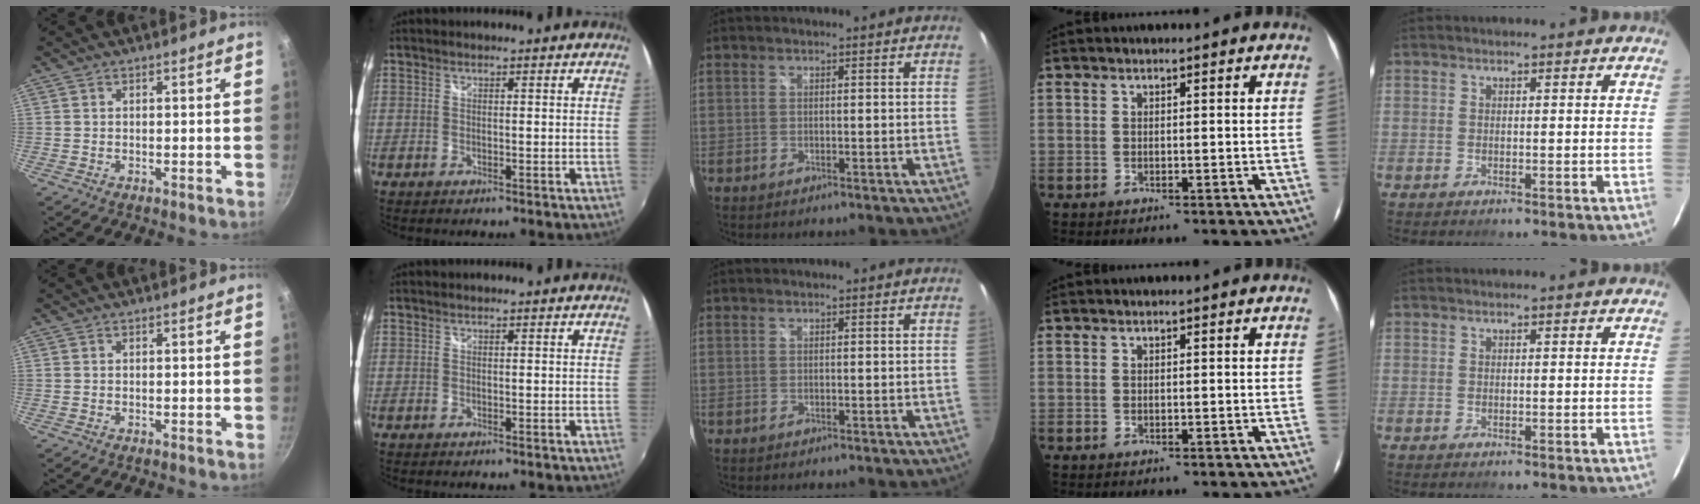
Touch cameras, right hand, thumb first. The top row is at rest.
{}